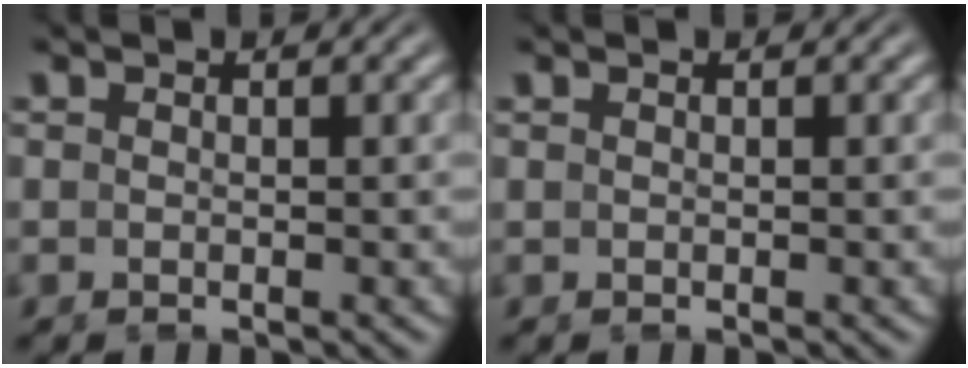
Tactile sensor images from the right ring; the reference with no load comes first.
{"total": 0.0}